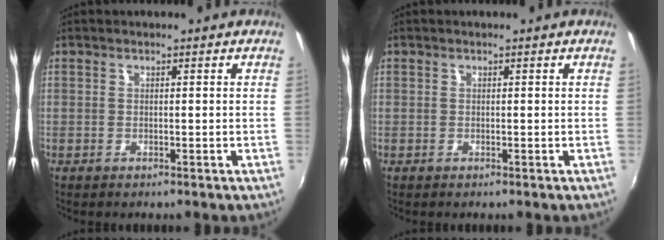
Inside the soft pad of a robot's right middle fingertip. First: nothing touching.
{"total": 0.0}